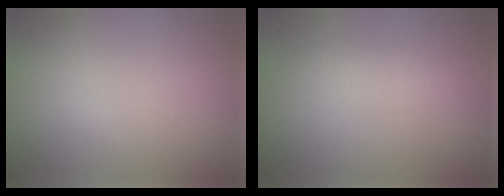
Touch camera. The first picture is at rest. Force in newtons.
{"total": 1.9, "press": 1.9, "slide": 0.0}